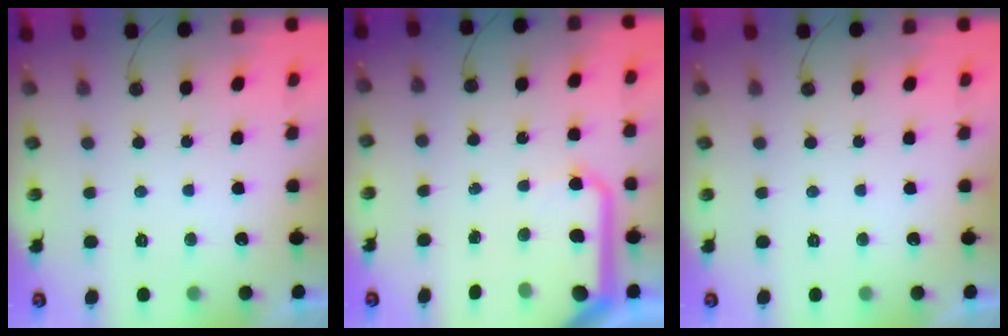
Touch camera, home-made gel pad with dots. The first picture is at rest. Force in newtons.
{"total": 14.8, "press": 14.7, "slide": 1.6}
{"total": 0.0}